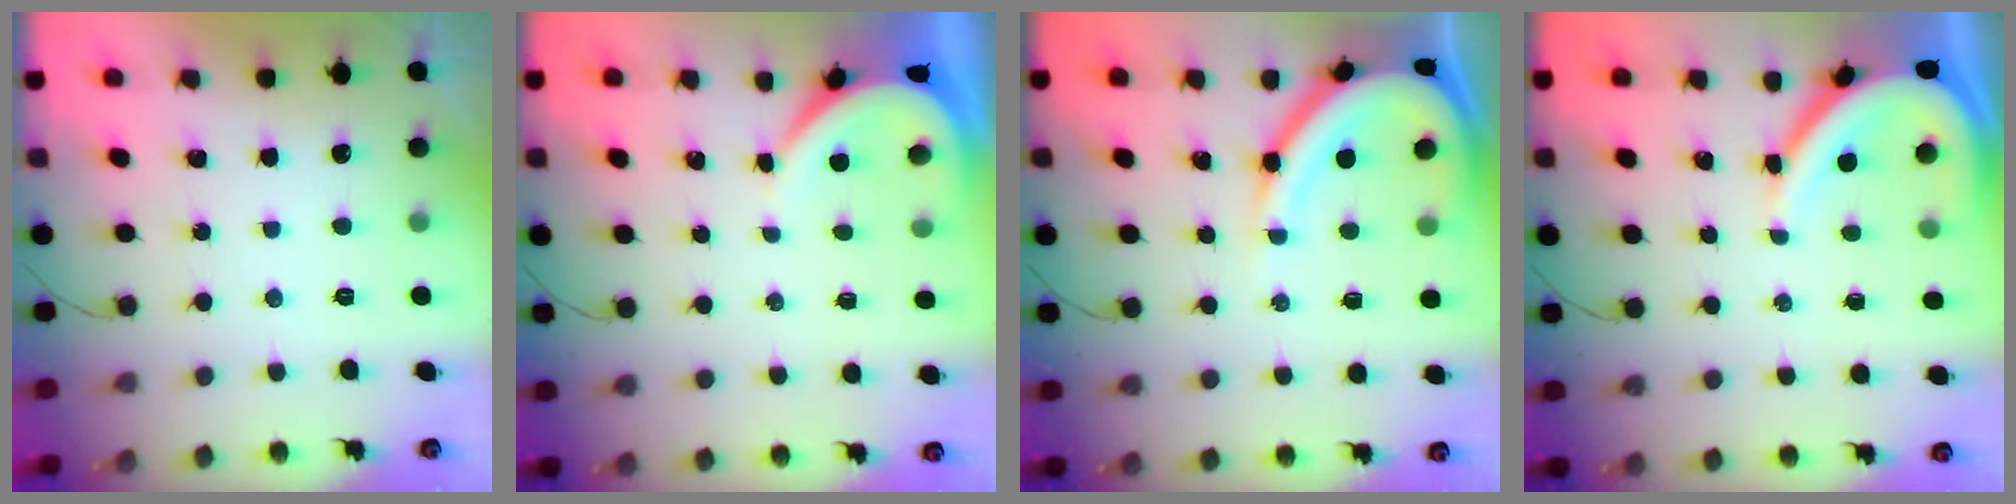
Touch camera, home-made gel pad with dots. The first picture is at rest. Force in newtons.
{"total": 3.8, "press": 3.8, "slide": 0.5}
{"total": 13.6, "press": 13.5, "slide": 1.3}
{"total": 9.2, "press": 9.1, "slide": 0.9}